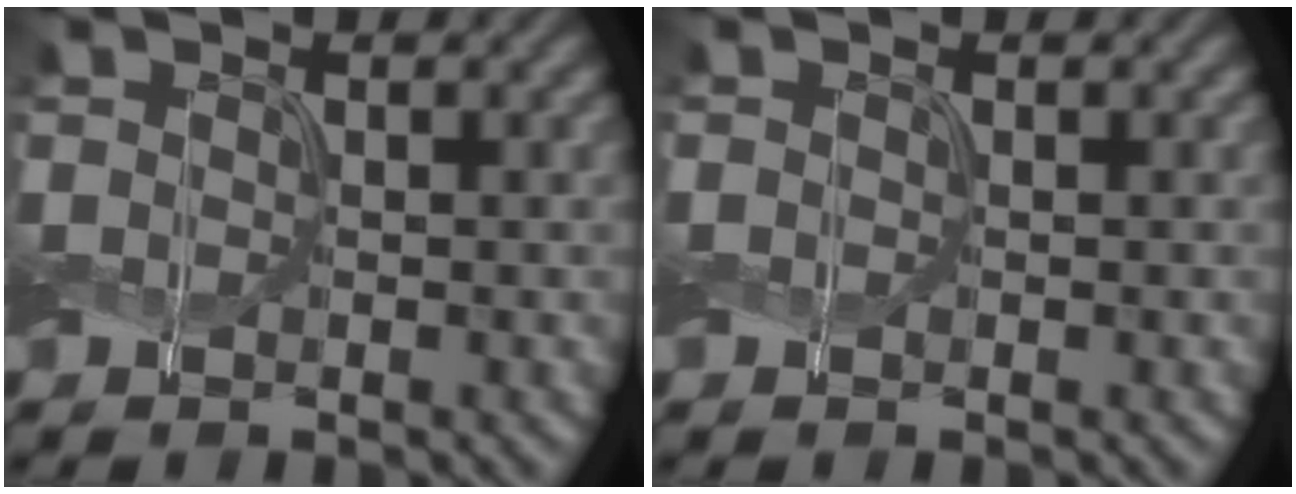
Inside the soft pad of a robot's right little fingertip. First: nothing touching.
{"total": 0.0}